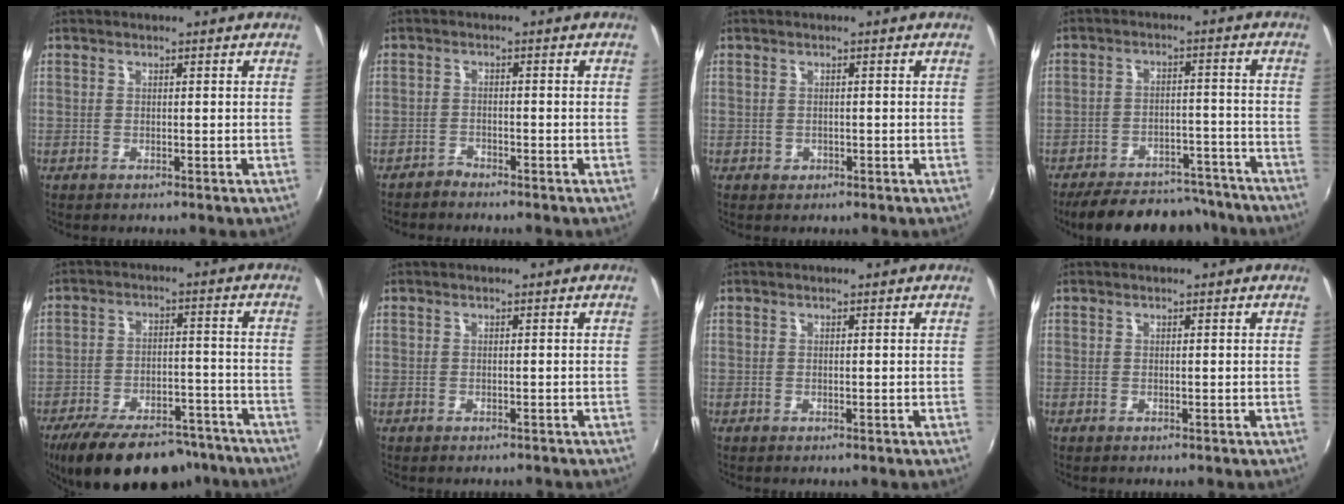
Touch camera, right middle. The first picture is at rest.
{"total": 1.9, "force": [-1.8, 0.3, 0.0], "torque": [-0.005, 0.000, -0.038]}
{"total": 0.7, "force": [0.0, 0.7, 0.1], "torque": [0.002, -0.001, 0.004]}
{"total": 17.5, "force": [-15.1, 6.1, 6.4], "torque": [-0.130, 0.024, -0.189]}
{"total": 20.9, "force": [-16.6, 8.0, 9.9], "torque": [-0.187, -0.005, -0.229]}
{"total": 0.6, "force": [-0.6, 0.2, 0.2], "torque": [-0.005, -0.001, -0.005]}
{"total": 0.0}
{"total": 0.0}